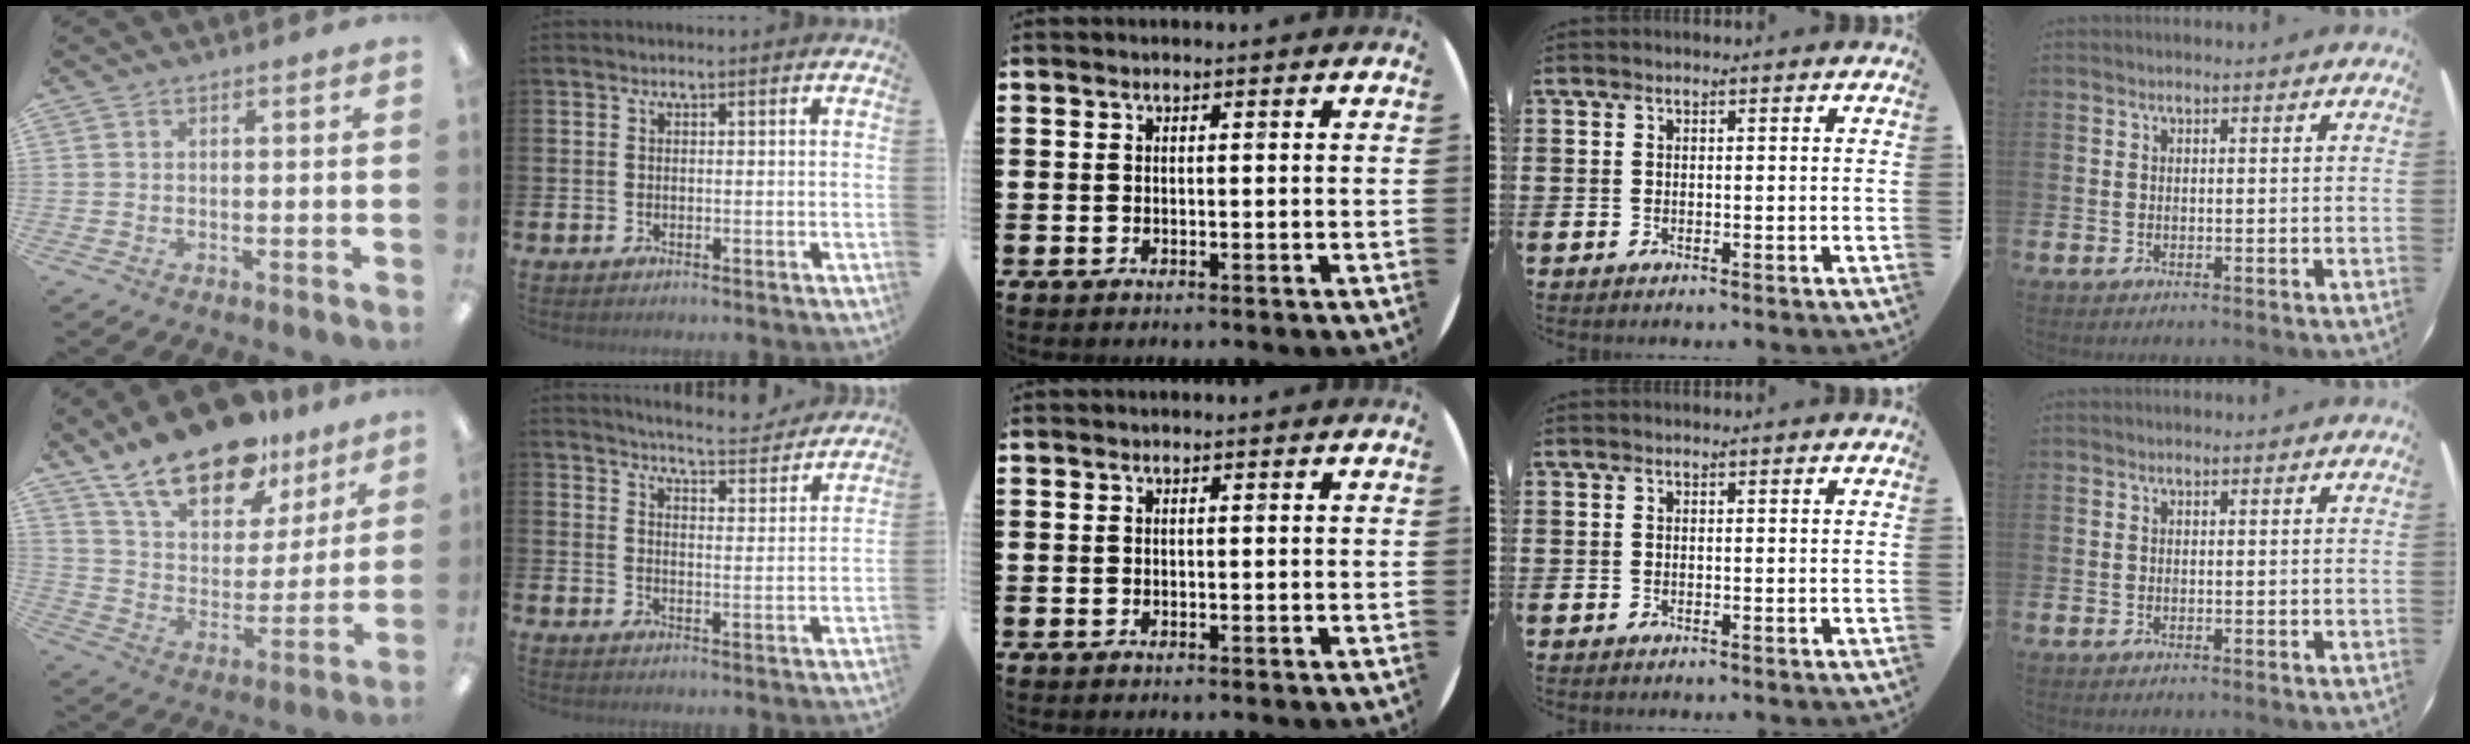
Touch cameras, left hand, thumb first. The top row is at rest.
{"thumb": {"total": 19.3, "force": [14.5, 9.2, 9.0], "torque": [-0.162, -0.086, 0.257]}, "index": {"total": 5.7, "force": [5.6, 0.2, 0.8], "torque": [-0.025, -0.041, 0.097]}}